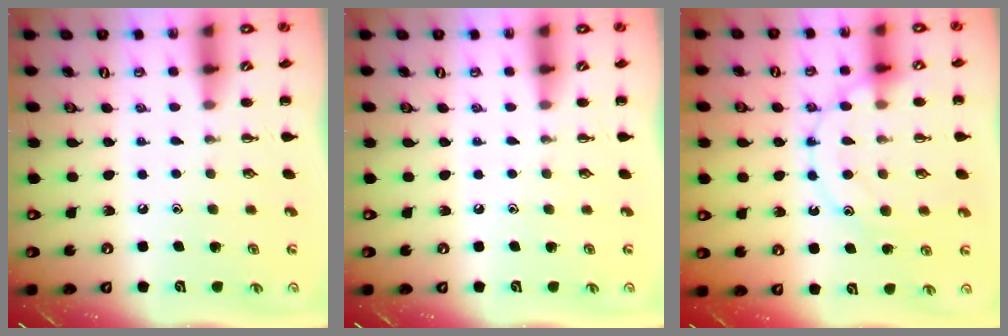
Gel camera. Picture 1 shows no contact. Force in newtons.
{"total": 0.0}
{"total": 13.1, "press": 13.1, "slide": 0.8}